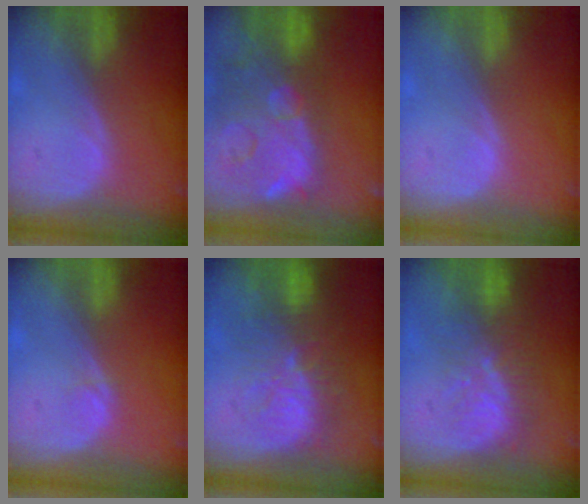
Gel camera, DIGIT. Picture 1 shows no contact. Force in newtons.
{"total": 15.0, "press": 11.9, "slide": 9.0}
{"total": 0.0}
{"total": 0.5, "press": 0.5, "slide": 0.1}
{"total": 10.4, "press": 9.6, "slide": 3.8}
{"total": 8.3, "press": 7.7, "slide": 3.1}